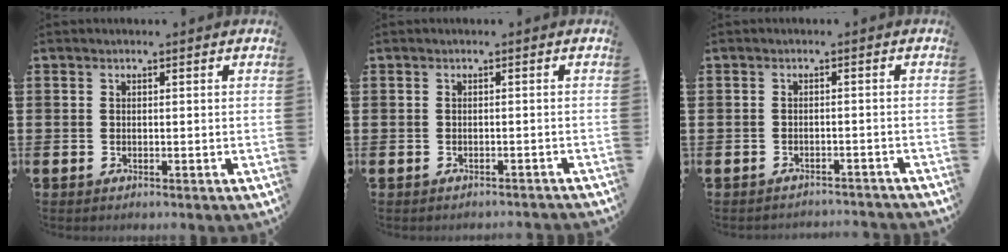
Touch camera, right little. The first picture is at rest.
{"total": 0.0}
{"total": 0.9, "force": [-0.9, 0.0, -0.1], "torque": [-0.003, 0.006, -0.020]}